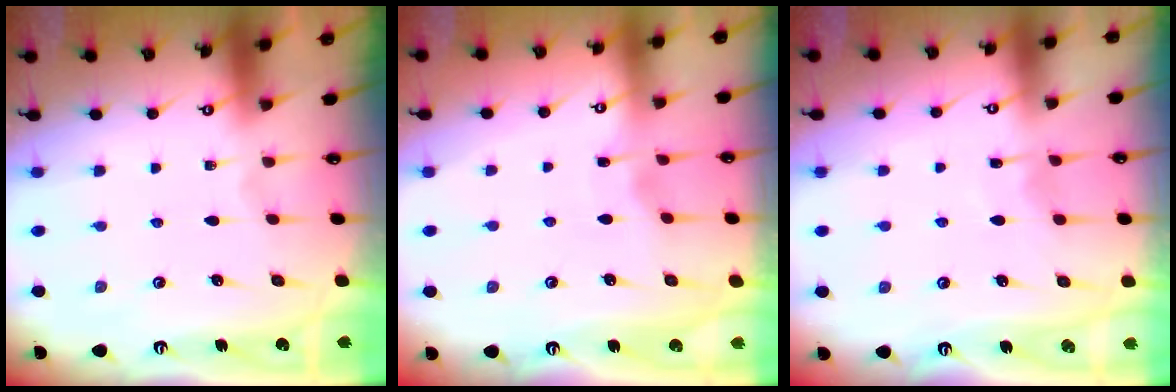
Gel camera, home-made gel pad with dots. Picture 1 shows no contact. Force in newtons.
{"total": 2.7, "press": 2.6, "slide": 0.3}
{"total": 4.7, "press": 4.6, "slide": 0.6}